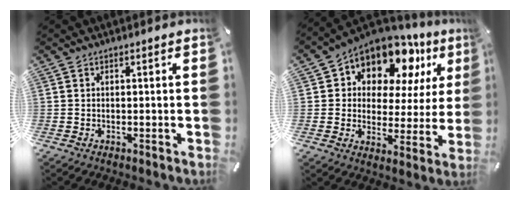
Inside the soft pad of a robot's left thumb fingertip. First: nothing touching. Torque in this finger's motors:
{"motor_torque": [2.43, 2.42, 2.01, -0.76, 0.07]}